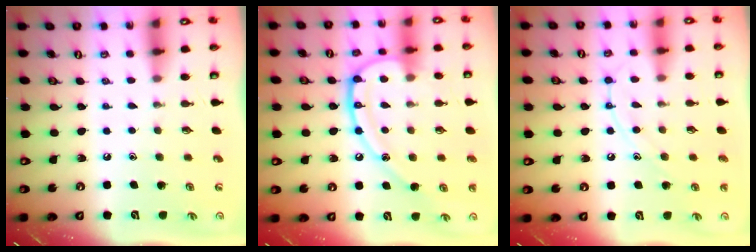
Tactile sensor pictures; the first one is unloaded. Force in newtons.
{"total": 18.1, "press": 18.0, "slide": 1.7}
{"total": 9.3, "press": 9.3, "slide": 0.4}